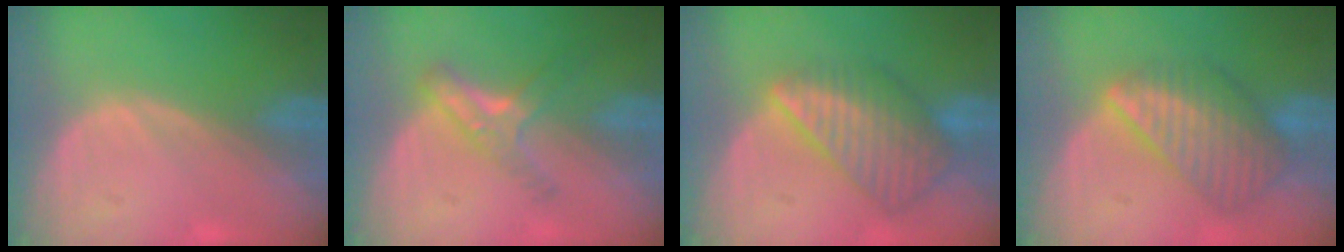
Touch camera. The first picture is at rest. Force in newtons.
{"total": 5.6, "press": 4.9, "slide": 2.6}
{"total": 8.7, "press": 7.6, "slide": 4.2}
{"total": 8.3, "press": 7.5, "slide": 3.6}